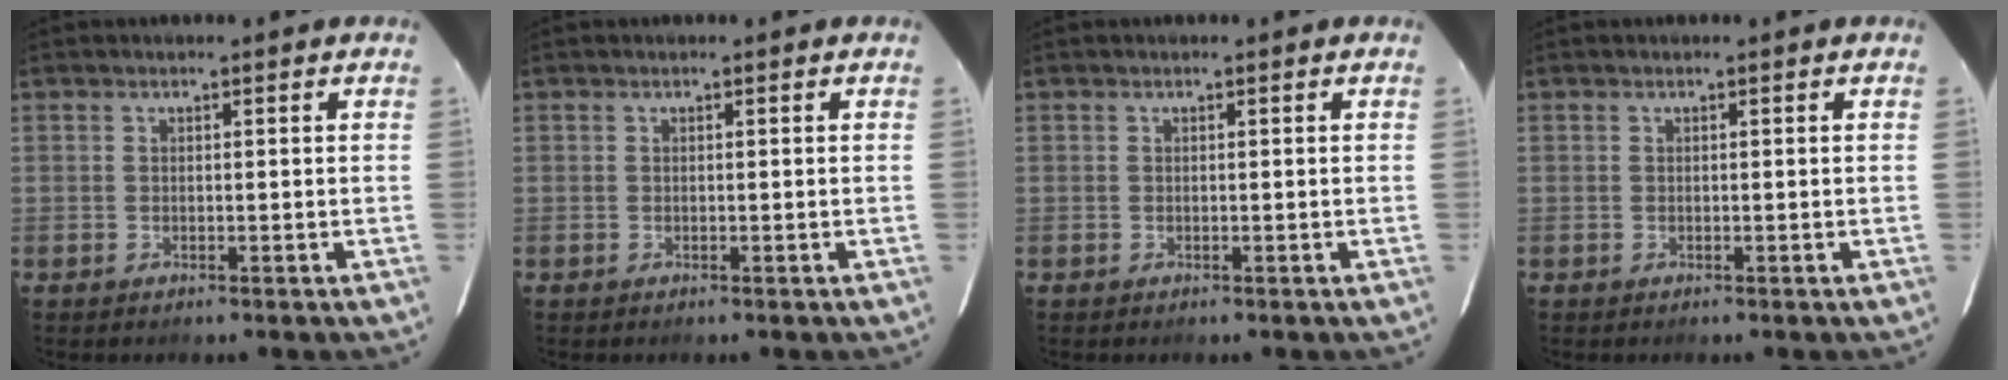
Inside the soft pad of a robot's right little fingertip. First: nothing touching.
{"total": 0.0}
{"total": 0.0}
{"total": 0.0}